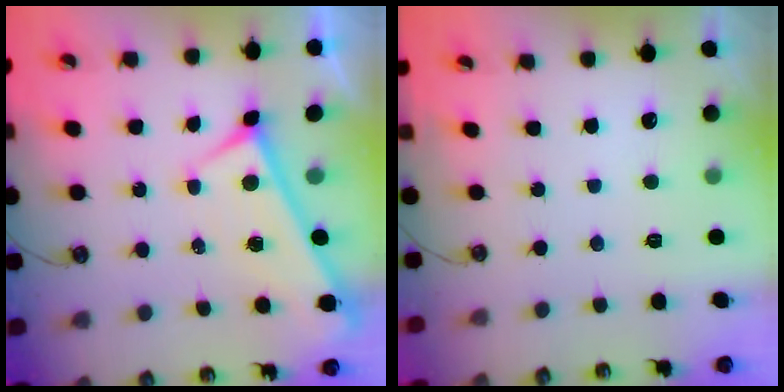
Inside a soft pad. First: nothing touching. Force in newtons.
{"total": 0.0}